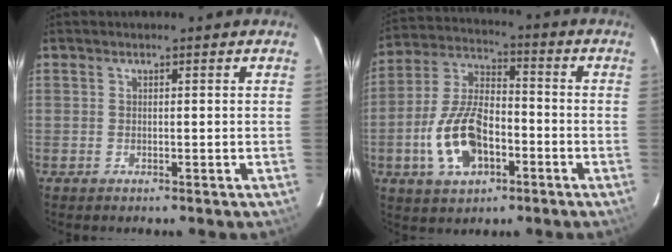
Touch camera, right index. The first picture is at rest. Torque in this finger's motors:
{"motor_torque": [1.24, -0.90, 0.34, 0.09]}